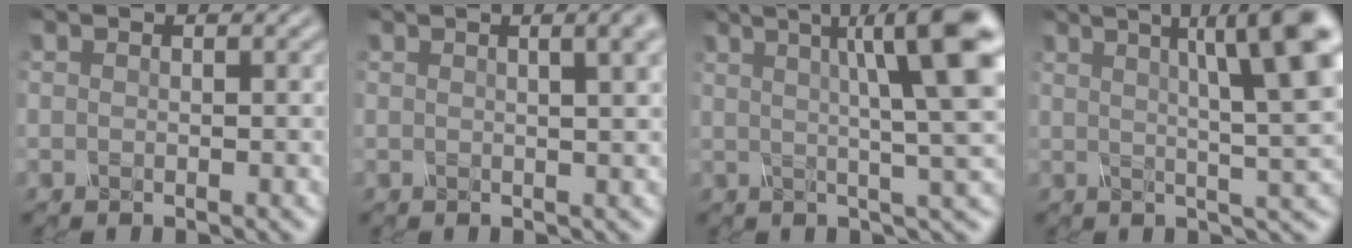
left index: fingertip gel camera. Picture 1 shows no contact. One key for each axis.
{"total": 8.0, "fx": 3.4, "fy": 3.9, "fz": 6.1, "tx": -0.013, "ty": 0.064, "tz": 0.010}
{"total": 10.3, "fx": 2.9, "fy": 2.0, "fz": 9.7, "tx": -0.110, "ty": 0.015, "tz": 0.047}
{"total": 10.4, "fx": 3.4, "fy": 2.1, "fz": 9.6, "tx": -0.105, "ty": 0.021, "tz": 0.054}